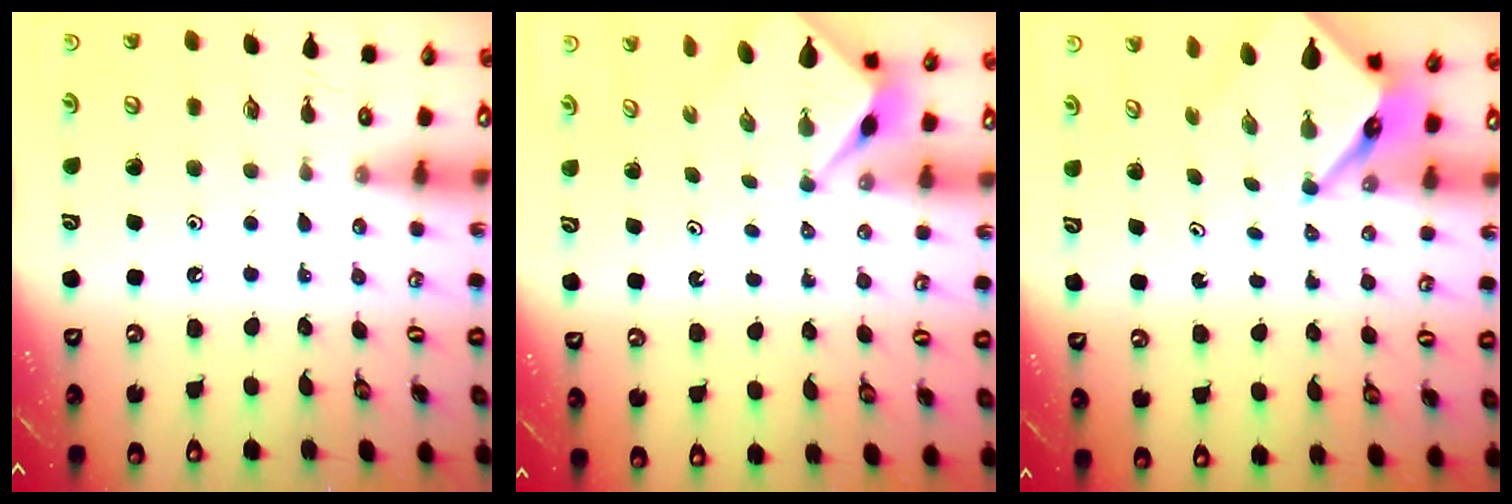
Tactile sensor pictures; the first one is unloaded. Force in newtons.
{"total": 2.5, "press": 2.5, "slide": 0.1}
{"total": 6.7, "press": 6.7, "slide": 0.6}